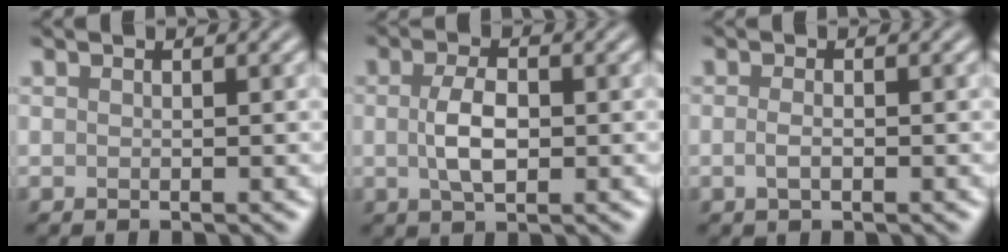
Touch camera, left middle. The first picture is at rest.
{"total": 3.4, "force": [0.0, 1.8, 2.9], "torque": [-0.064, -0.002, 0.000]}
{"total": 1.2, "force": [-0.3, 0.5, 1.1], "torque": [-0.024, -0.002, -0.008]}